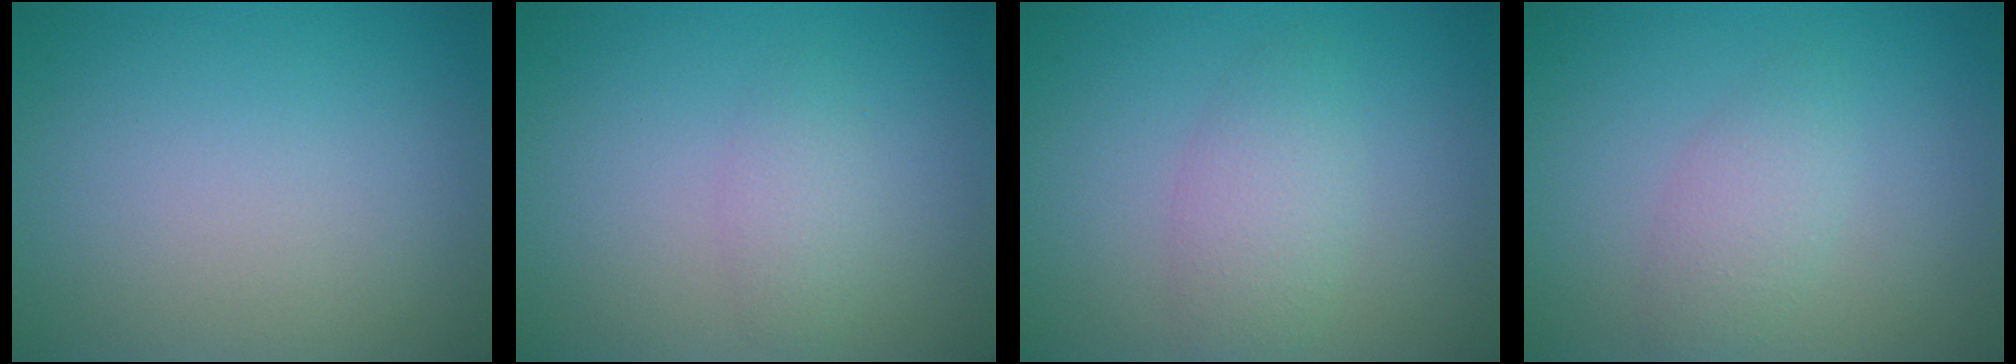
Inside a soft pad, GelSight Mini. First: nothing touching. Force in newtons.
{"total": 1.8, "press": 1.8, "slide": 0.1}
{"total": 2.8, "press": 2.8, "slide": 0.1}
{"total": 2.4, "press": 2.4, "slide": 0.0}